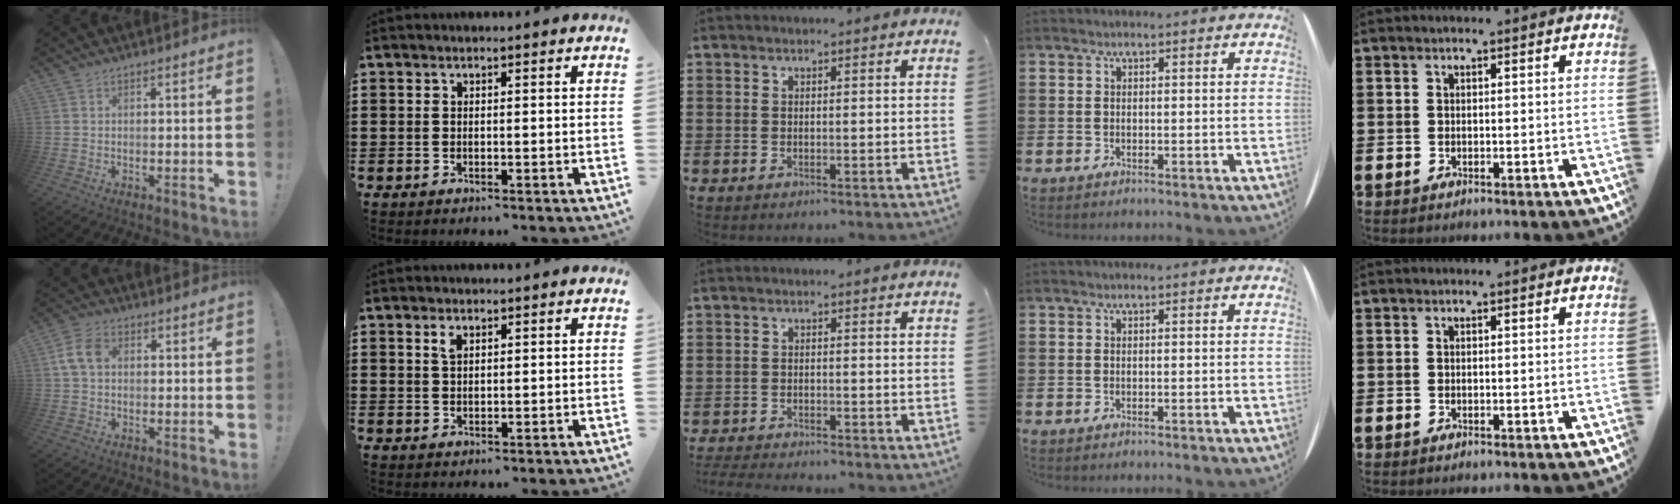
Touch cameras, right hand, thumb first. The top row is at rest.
{"thumb": {"total": 7.3, "force": [0.9, 4.8, 5.3], "torque": [-0.112, 0.014, 0.022]}, "index": {"total": 1.7, "force": [0.9, 0.9, 1.2], "torque": [-0.019, 0.001, 0.014]}, "middle": {"total": 2.3, "force": [-2.3, 0.0, 0.3], "torque": [-0.016, -0.007, -0.049]}}